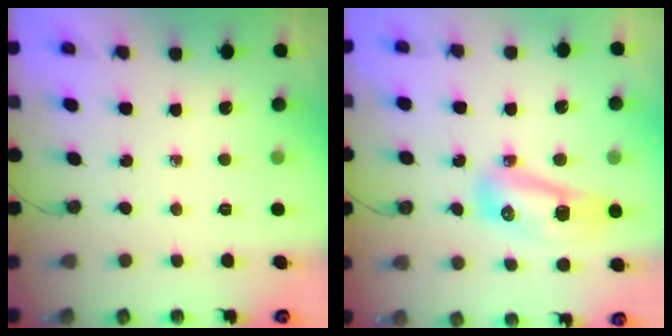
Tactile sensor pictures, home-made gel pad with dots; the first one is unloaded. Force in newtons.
{"total": 18.6, "press": 14.7, "slide": 11.4}